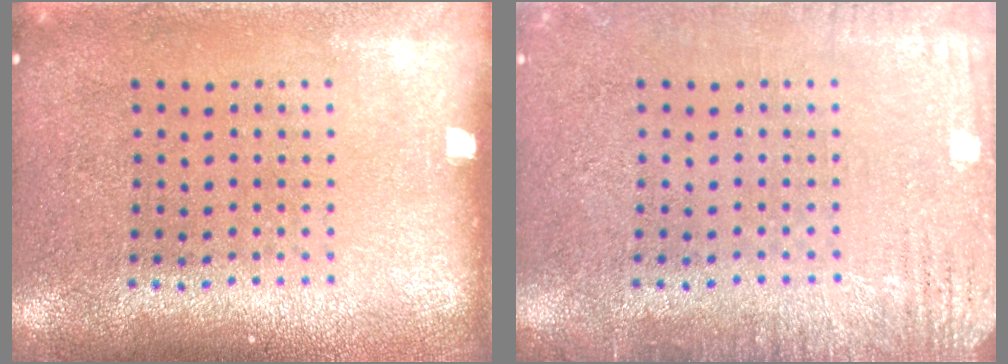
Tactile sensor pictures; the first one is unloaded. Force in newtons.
{"total": 2.5, "press": 2.5, "slide": 0.4}